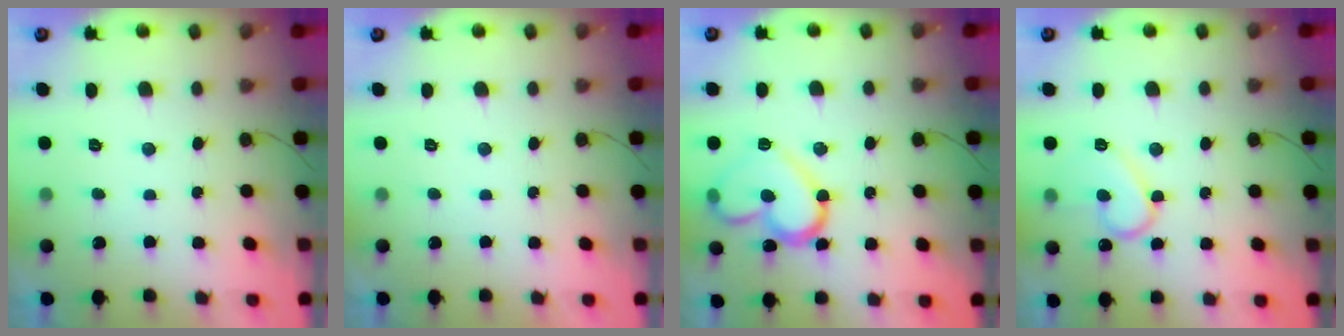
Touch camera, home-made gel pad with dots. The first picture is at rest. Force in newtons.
{"total": 1.8, "press": 1.8, "slide": 0.1}
{"total": 16.9, "press": 16.9, "slide": 0.9}
{"total": 12.2, "press": 12.1, "slide": 1.3}